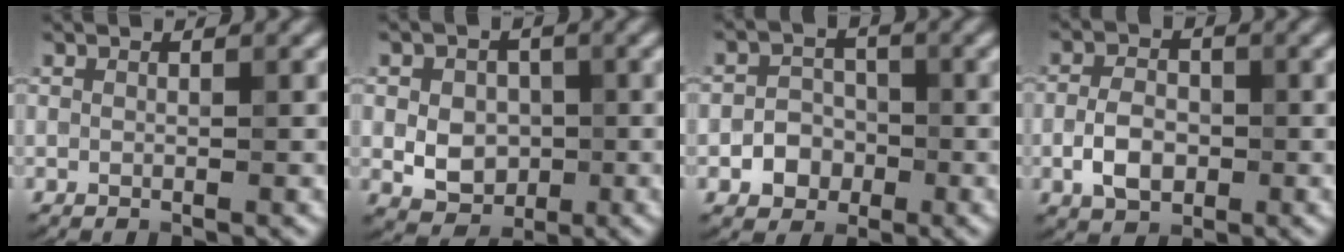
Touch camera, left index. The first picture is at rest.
{"total": 5.0, "force": [-0.3, 3.9, 3.2], "torque": [-0.037, 0.009, -0.019]}
{"total": 3.1, "force": [-1.1, 2.6, 1.3], "torque": [0.002, 0.006, -0.032]}
{"total": 3.6, "force": [-1.1, 2.3, 2.5], "torque": [-0.051, 0.006, -0.023]}